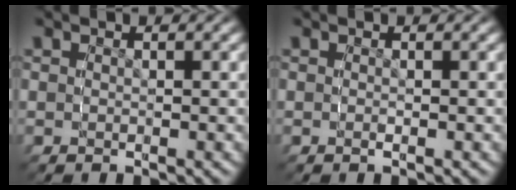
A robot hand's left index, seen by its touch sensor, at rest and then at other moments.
{"total": 0.0}